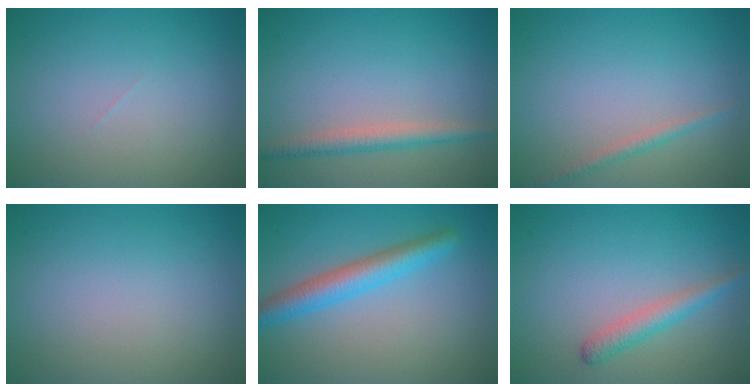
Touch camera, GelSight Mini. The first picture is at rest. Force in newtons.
{"total": 2.4, "press": 2.4, "slide": 0.1}
{"total": 1.2, "press": 1.1, "slide": 0.1}
{"total": 0.0}
{"total": 3.8, "press": 3.8, "slide": 0.1}
{"total": 2.3, "press": 2.3, "slide": 0.0}